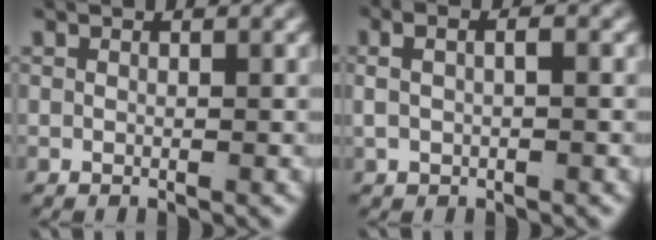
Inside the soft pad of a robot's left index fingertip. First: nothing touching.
{"total": 2.7, "force": [0.2, 1.4, 2.3], "torque": [-0.040, 0.006, 0.005]}